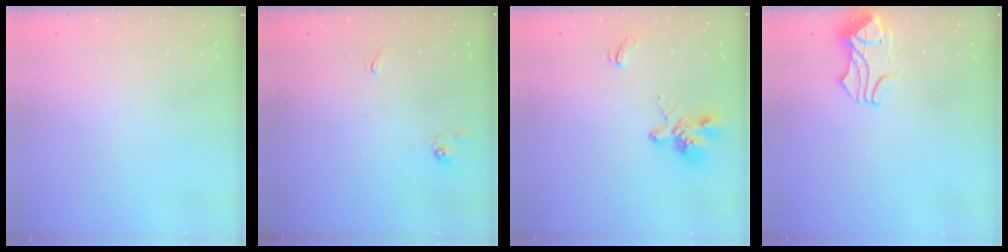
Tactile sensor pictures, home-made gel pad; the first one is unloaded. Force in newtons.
{"total": 2.6, "press": 2.6, "slide": 0.4}
{"total": 2.8, "press": 2.5, "slide": 1.1}
{"total": 1.5, "press": 1.1, "slide": 1.0}